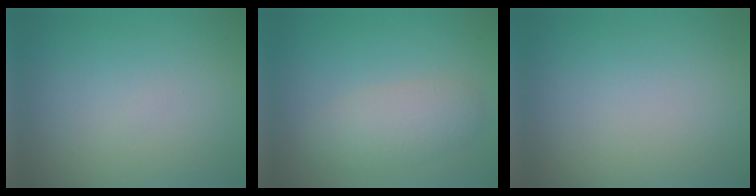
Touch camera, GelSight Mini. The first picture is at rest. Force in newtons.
{"total": 3.2, "press": 3.2, "slide": 0.1}
{"total": 0.0}